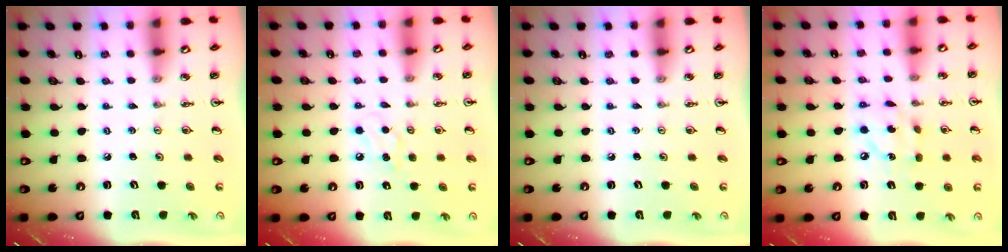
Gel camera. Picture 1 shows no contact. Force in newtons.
{"total": 6.4, "press": 6.3, "slide": 0.8}
{"total": 0.0}
{"total": 7.5, "press": 7.5, "slide": 0.4}